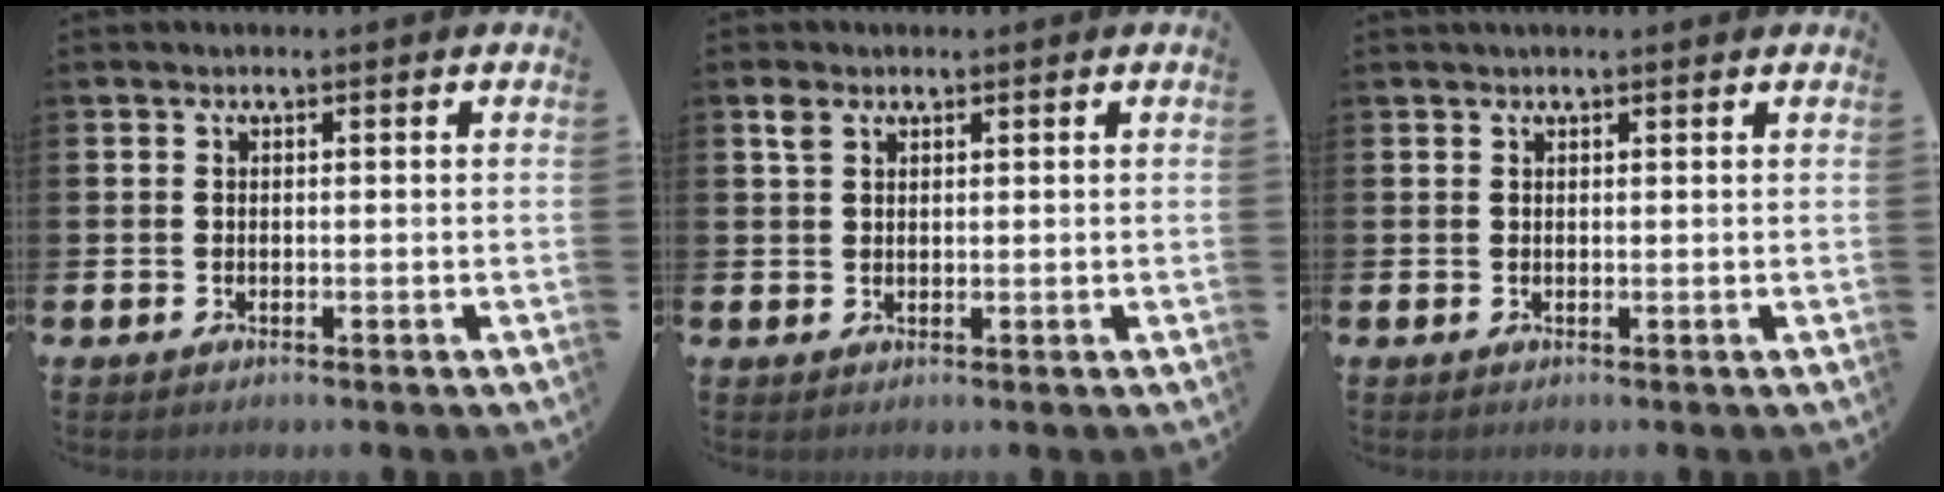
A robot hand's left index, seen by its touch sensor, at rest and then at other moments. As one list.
[{"total": 2.0, "force": [1.5, 1.1, 0.7], "torque": [0.000, -0.002, 0.025]}, {"total": 0.8, "force": [0.8, 0.0, 0.3], "torque": [0.005, -0.003, 0.011]}]